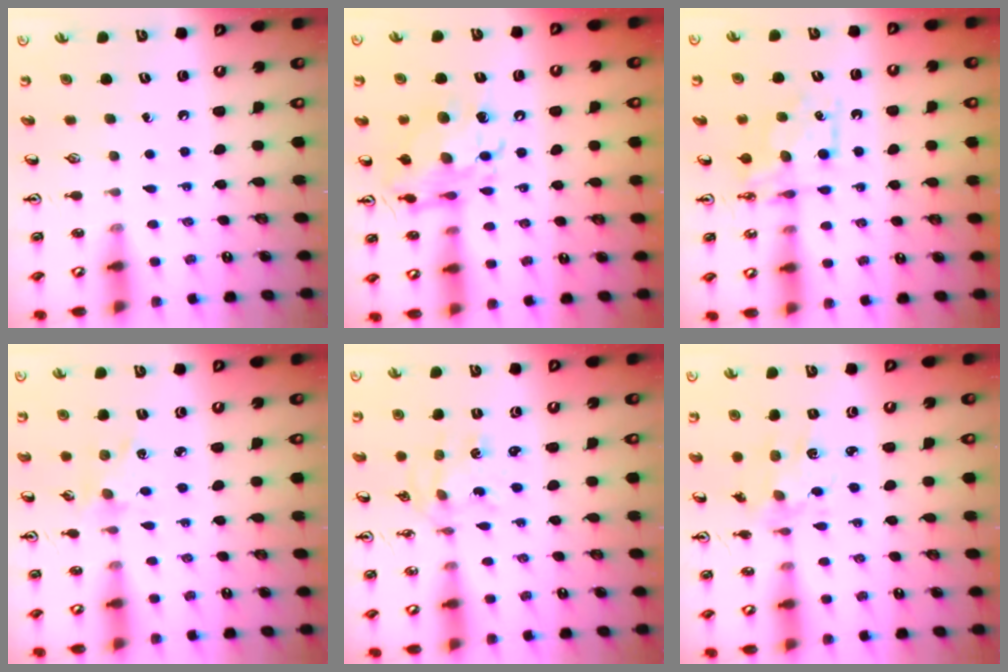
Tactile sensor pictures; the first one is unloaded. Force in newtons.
{"total": 12.1, "press": 12.0, "slide": 1.3}
{"total": 7.7, "press": 7.7, "slide": 0.3}
{"total": 1.6, "press": 1.5, "slide": 0.3}
{"total": 1.5, "press": 1.4, "slide": 0.5}
{"total": 4.5, "press": 4.5, "slide": 0.2}